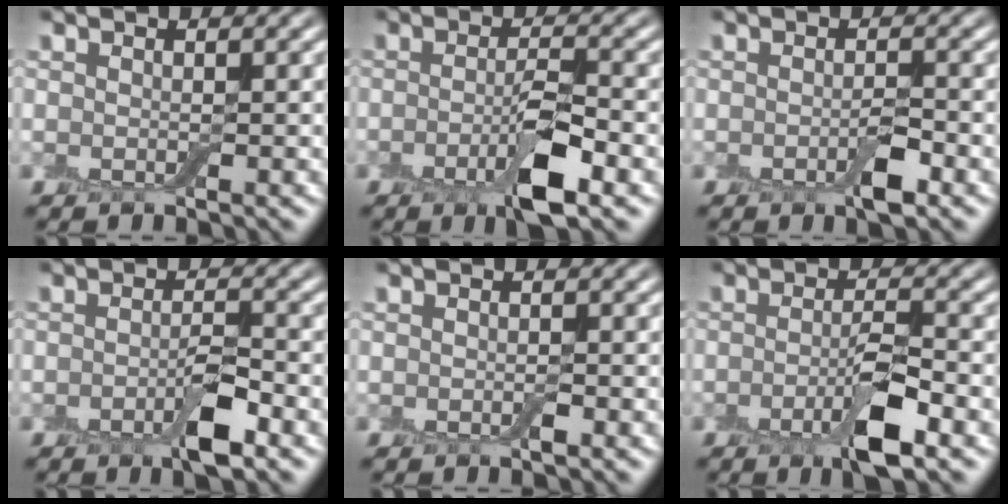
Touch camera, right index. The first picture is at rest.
{"total": 4.5, "force": [-1.7, 1.0, 4.1], "torque": [-0.071, -0.001, -0.035]}
{"total": 2.1, "force": [-0.9, 0.5, 1.8], "torque": [-0.029, -0.001, -0.017]}
{"total": 3.2, "force": [-1.4, 0.8, 2.7], "torque": [-0.046, -0.001, -0.027]}
{"total": 0.5, "force": [-0.2, 0.1, 0.4], "torque": [-0.008, 0.000, -0.003]}
{"total": 4.4, "force": [-1.7, 1.0, 3.9], "torque": [-0.068, 0.000, -0.035]}